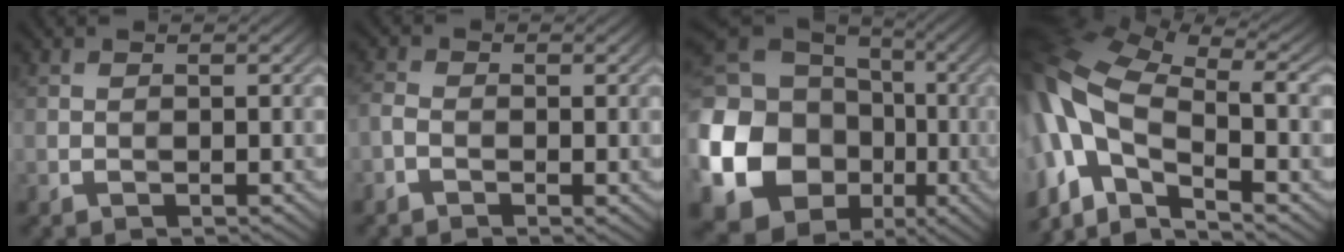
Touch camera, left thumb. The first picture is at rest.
{"total": 2.1, "force": [-1.0, 1.0, 1.5], "torque": [-0.036, -0.002, -0.023]}
{"total": 22.2, "force": [-5.6, 18.8, 10.3], "torque": [-0.270, -0.039, -0.130]}
{"total": 15.1, "force": [-2.5, 7.6, 12.8], "torque": [-0.299, -0.009, -0.042]}